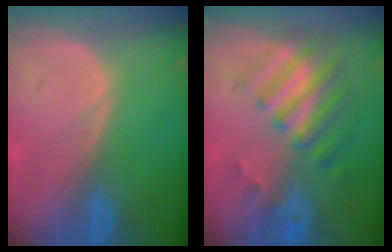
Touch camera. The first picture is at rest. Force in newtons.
{"total": 7.9, "press": 7.1, "slide": 3.6}